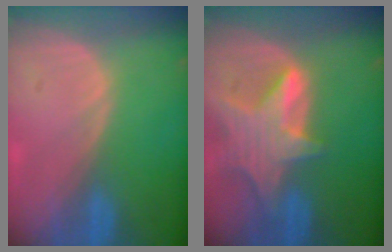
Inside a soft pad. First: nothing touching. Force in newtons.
{"total": 8.2, "press": 7.3, "slide": 3.8}